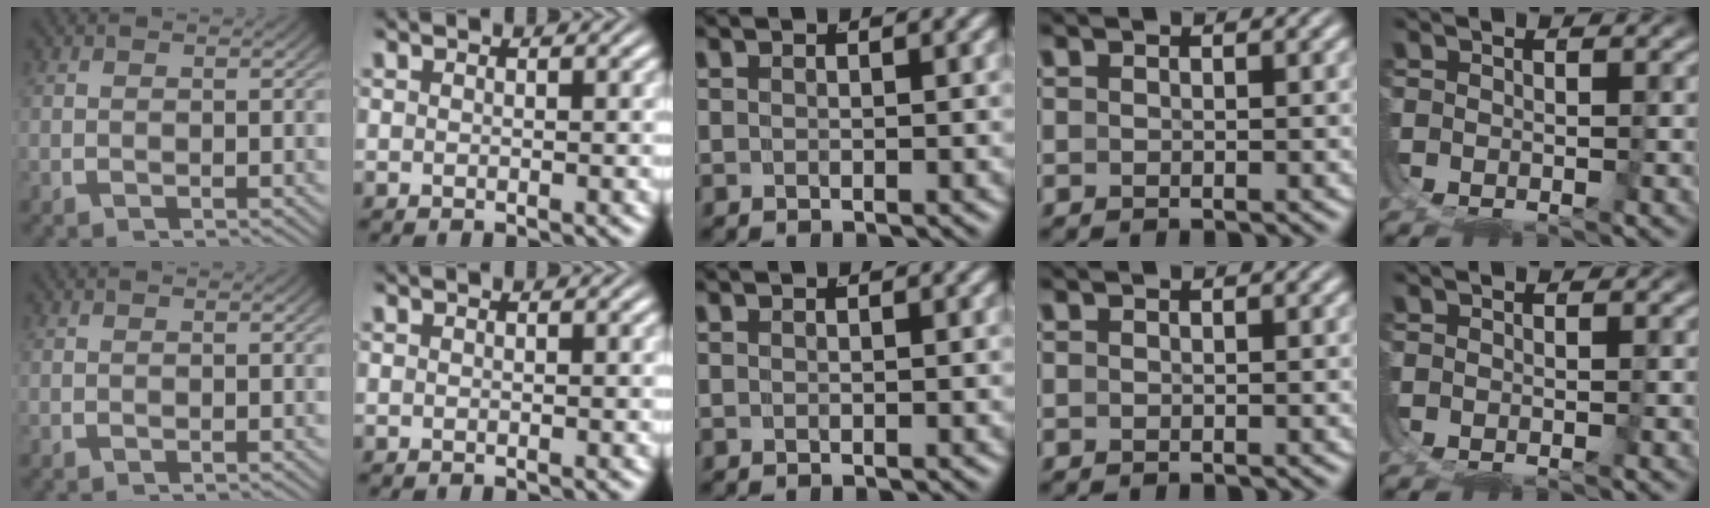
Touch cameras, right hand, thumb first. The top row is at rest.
{}